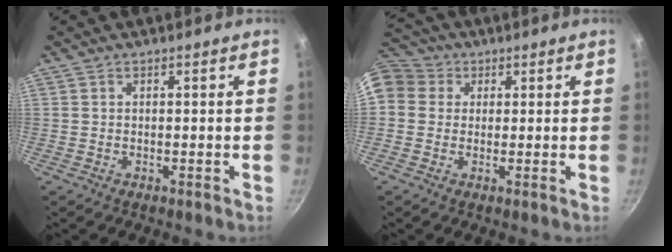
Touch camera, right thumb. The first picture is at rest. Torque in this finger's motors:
{"motor_torque": [1.95, 2.07, 1.53, 0.31, 0.47]}